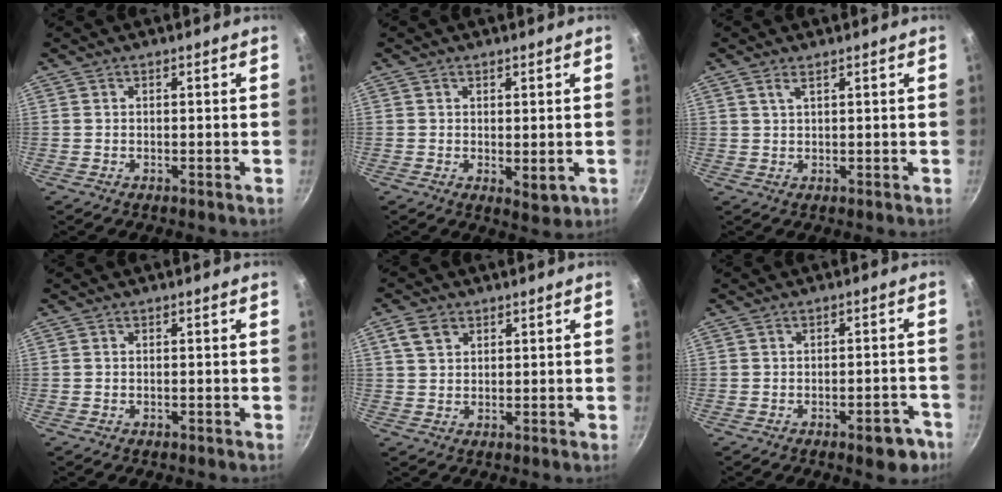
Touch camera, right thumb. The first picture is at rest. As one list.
[{"total": 3.4, "force": [0.2, 1.8, 2.8], "torque": [-0.040, -0.010, 0.005]}, {"total": 1.7, "force": [1.0, 0.6, 1.3], "torque": [-0.025, 0.000, 0.021]}, {"total": 0.0}, {"total": 4.2, "force": [2.1, 2.9, 2.2], "torque": [-0.030, 0.001, 0.038]}, {"total": 6.1, "force": [-3.5, 2.7, 4.2], "torque": [-0.026, 0.035, -0.034]}]